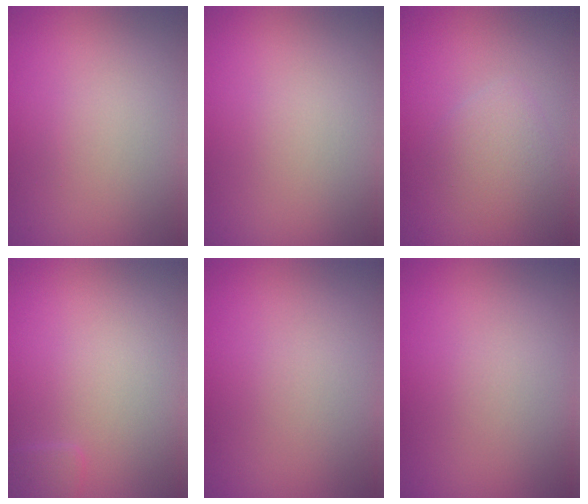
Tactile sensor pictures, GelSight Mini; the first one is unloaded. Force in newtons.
{"total": 0.0}
{"total": 2.3, "press": 2.3, "slide": 0.1}
{"total": 0.9, "press": 0.9, "slide": 0.0}
{"total": 0.0}
{"total": 0.0}